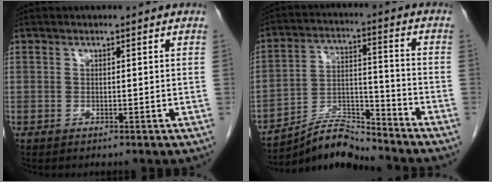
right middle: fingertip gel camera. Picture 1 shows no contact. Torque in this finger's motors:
{"motor_torque": [0.64, -0.93, 0.02, 0.01]}